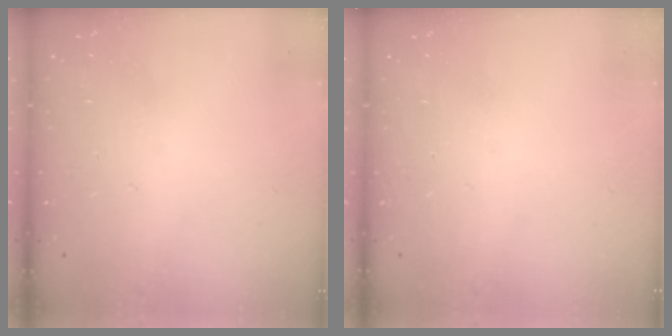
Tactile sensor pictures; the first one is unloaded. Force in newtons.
{"total": 0.0}